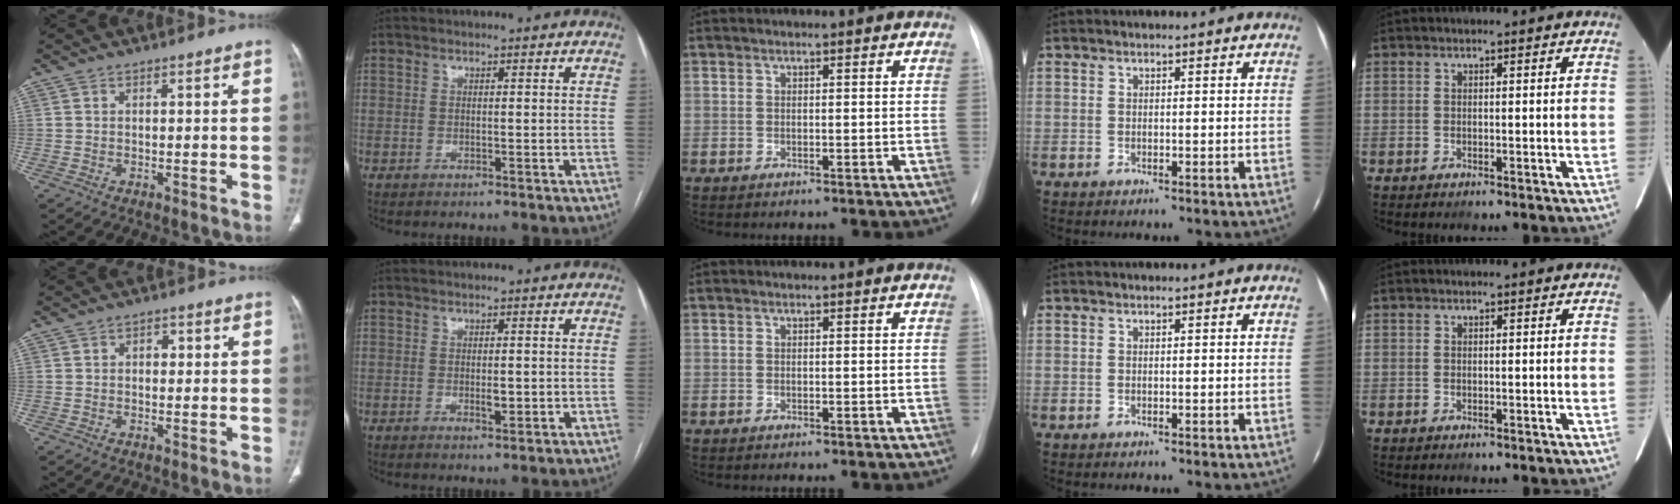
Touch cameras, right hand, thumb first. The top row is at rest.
{"thumb": {"total": 2.1, "force": [0.3, 1.5, 1.4], "torque": [-0.006, 0.002, 0.001]}, "index": {"total": 2.2, "force": [-0.4, 0.8, 2.0], "torque": [-0.035, -0.002, -0.003]}}